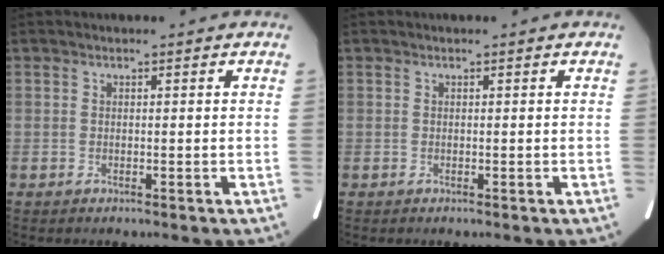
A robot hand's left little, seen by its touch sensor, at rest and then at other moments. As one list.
[{"total": 0.0}]